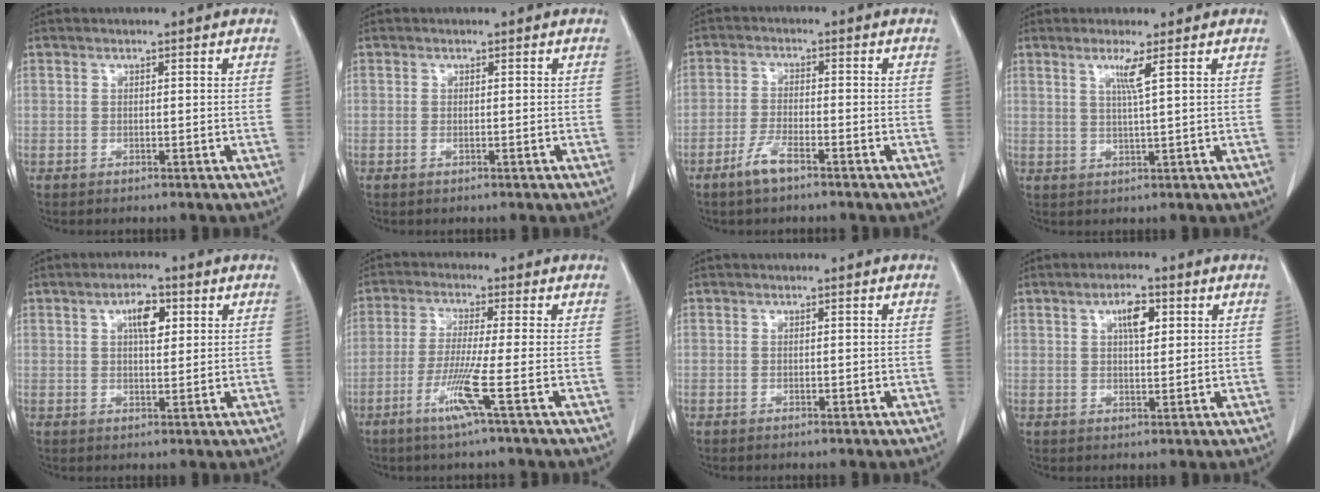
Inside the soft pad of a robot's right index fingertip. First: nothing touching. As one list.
[{"total": 0.7, "force": [-0.2, 0.1, 0.6], "torque": [-0.014, -0.003, 0.000]}, {"total": 4.1, "force": [-2.9, 0.7, 2.8], "torque": [-0.063, -0.003, -0.058]}, {"total": 3.0, "force": [1.3, -0.9, 2.5], "torque": [-0.052, -0.006, 0.028]}, {"total": 4.5, "force": [1.7, 1.8, 3.8], "torque": [-0.062, 0.005, 0.026]}, {"total": 6.8, "force": [-3.0, -1.5, 5.9], "torque": [-0.117, -0.021, -0.065]}, {"total": 0.5, "force": [-0.1, 0.3, 0.5], "torque": [-0.009, -0.001, 0.000]}, {"total": 4.2, "force": [1.6, 1.5, 3.6], "torque": [-0.060, 0.002, 0.025]}]